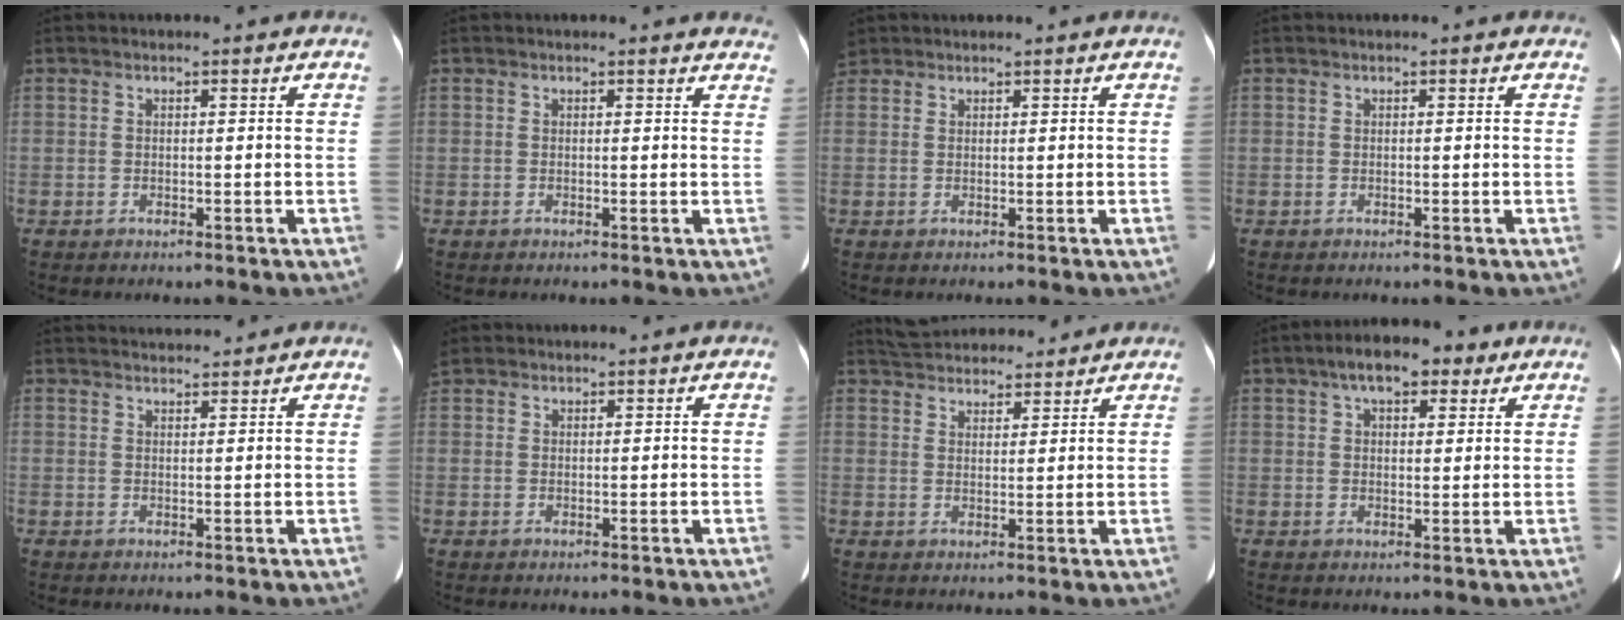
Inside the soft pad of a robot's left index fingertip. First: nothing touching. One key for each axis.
{"total": 4.4, "fx": 4.3, "fy": 1.1, "fz": 0.4, "tx": 0.013, "ty": -0.015, "tz": 0.017}
{"total": 2.1, "fx": 1.7, "fy": 1.2, "fz": 0.3, "tx": -0.014, "ty": 0.012, "tz": 0.035}
{"total": 0.0}
{"total": 4.6, "fx": 4.5, "fy": 0.1, "fz": 0.6, "tx": -0.014, "ty": 0.024, "tz": 0.068}
{"total": 2.5, "fx": 2.0, "fy": 1.4, "fz": 0.5, "tx": -0.018, "ty": 0.017, "tz": 0.041}
{"total": 10.6, "fx": 9.9, "fy": 2.7, "fz": 2.8, "tx": -0.043, "ty": 0.029, "tz": 0.155}
{"total": 8.6, "fx": 5.1, "fy": 3.5, "fz": 6.0, "tx": -0.092, "ty": 0.030, "tz": 0.076}